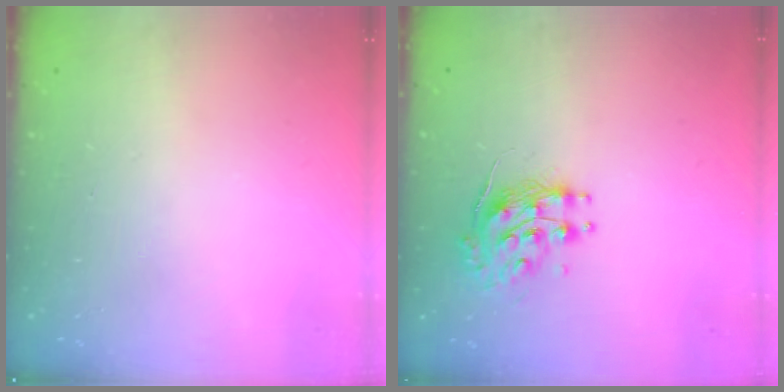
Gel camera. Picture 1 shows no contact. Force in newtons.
{"total": 9.3, "press": 9.3, "slide": 0.5}